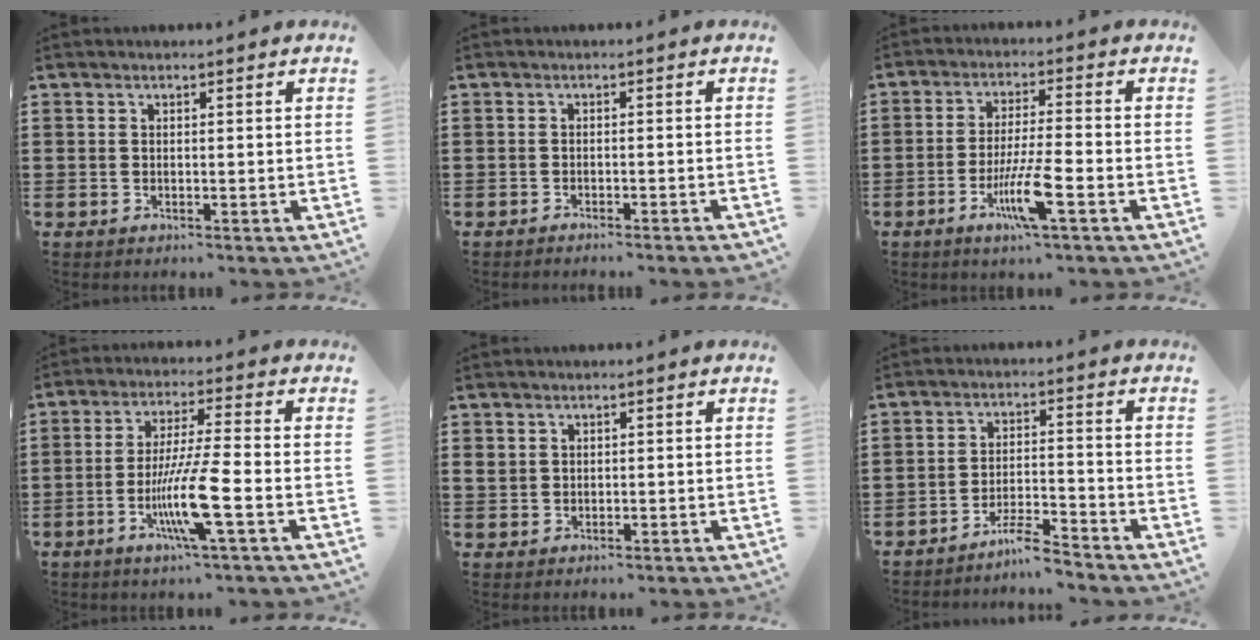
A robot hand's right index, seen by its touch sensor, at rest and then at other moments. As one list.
[{"total": 1.3, "force": [-1.3, -0.1, 0.3], "torque": [-0.006, 0.002, -0.025]}, {"total": 8.4, "force": [-3.6, 0.8, 7.5], "torque": [-0.147, -0.012, -0.068]}, {"total": 10.3, "force": [-3.6, 0.6, 9.7], "torque": [-0.192, -0.018, -0.071]}, {"total": 1.3, "force": [0.7, 1.0, 0.3], "torque": [-0.010, 0.006, 0.013]}, {"total": 4.7, "force": [-4.3, 0.2, 1.7], "torque": [-0.039, -0.001, -0.085]}]